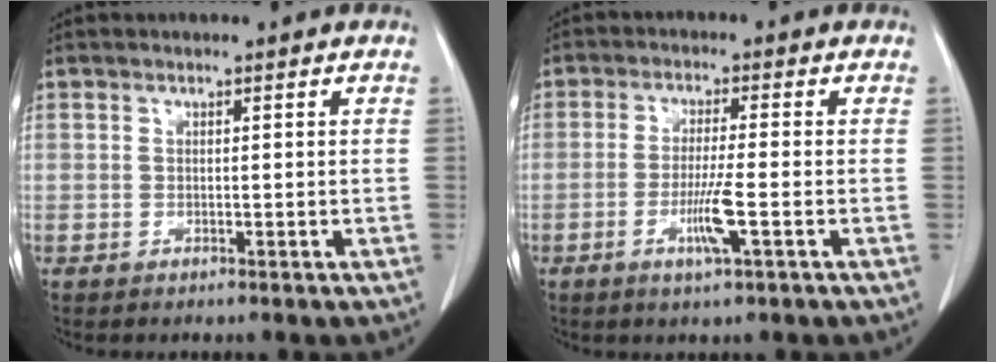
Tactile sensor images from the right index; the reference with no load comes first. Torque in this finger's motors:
{"motor_torque": [0.01, -0.02, 0.08, 0.06]}